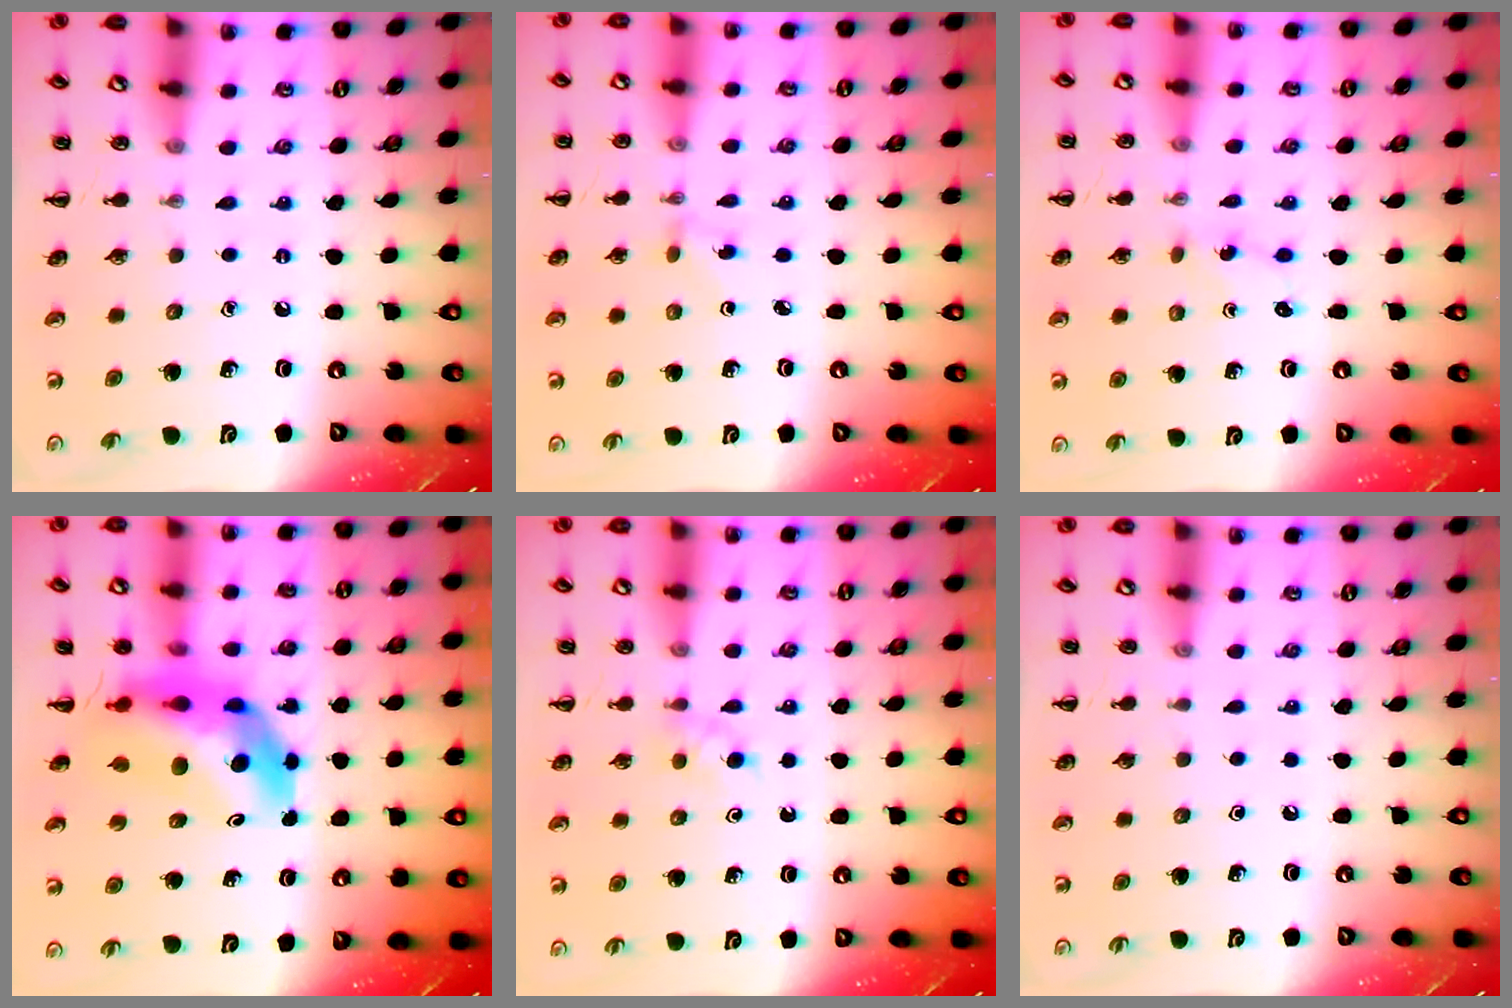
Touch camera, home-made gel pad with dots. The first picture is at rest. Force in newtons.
{"total": 1.5, "press": 1.3, "slide": 0.8}
{"total": 2.8, "press": 2.6, "slide": 1.0}
{"total": 12.2, "press": 11.6, "slide": 3.7}
{"total": 2.9, "press": 2.6, "slide": 1.1}
{"total": 0.0}